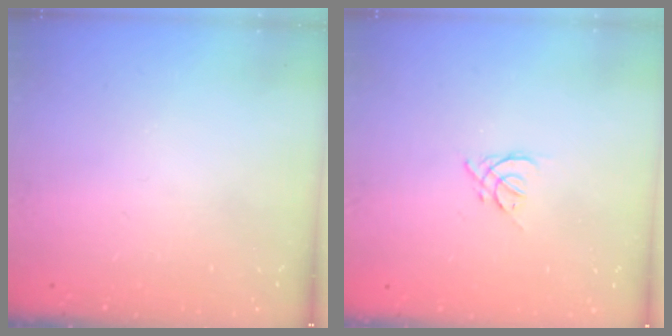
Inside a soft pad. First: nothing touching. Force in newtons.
{"total": 2.6, "press": 2.5, "slide": 0.6}